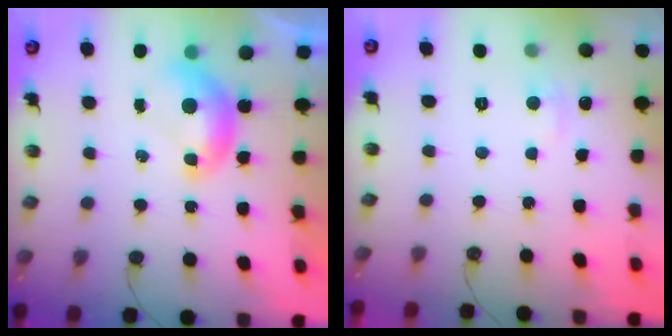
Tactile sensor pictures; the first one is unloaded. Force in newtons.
{"total": 2.4, "press": 2.3, "slide": 0.2}